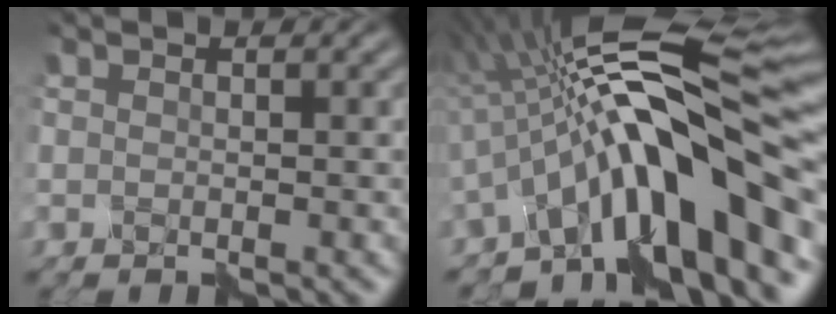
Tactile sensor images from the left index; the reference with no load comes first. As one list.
[{"total": 14.1, "force": [-4.1, 3.7, 12.9], "torque": [-0.185, 0.028, -0.073]}]